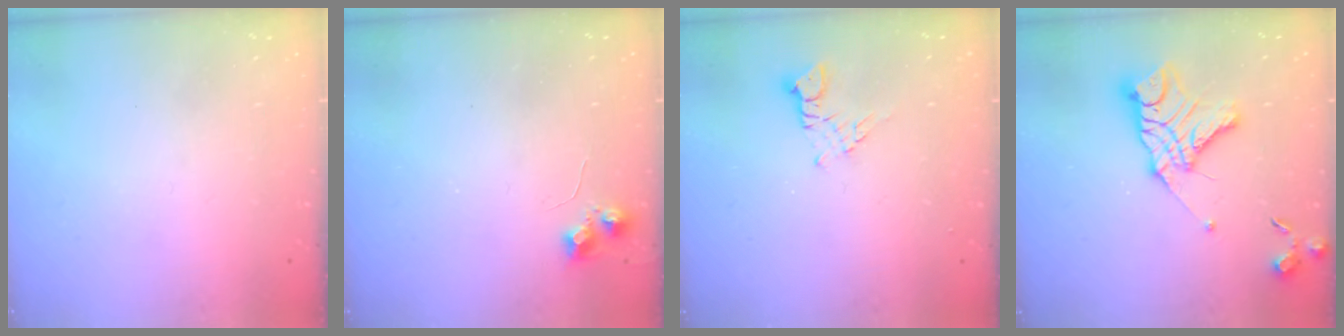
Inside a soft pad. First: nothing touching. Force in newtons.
{"total": 5.9, "press": 5.9, "slide": 0.7}
{"total": 3.2, "press": 3.2, "slide": 0.3}
{"total": 14.7, "press": 14.7, "slide": 1.2}